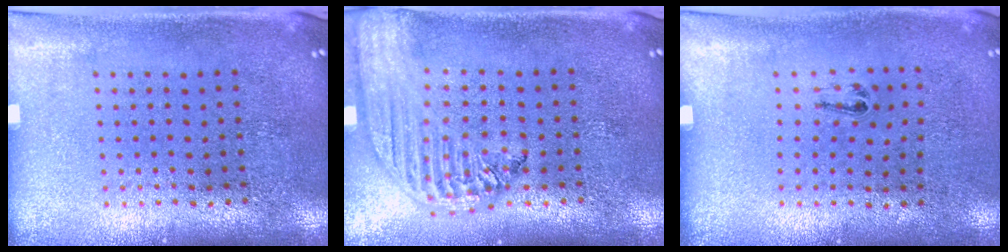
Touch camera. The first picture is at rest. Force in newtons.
{"total": 2.5, "press": 2.1, "slide": 1.4}
{"total": 0.6, "press": 0.2, "slide": 0.5}